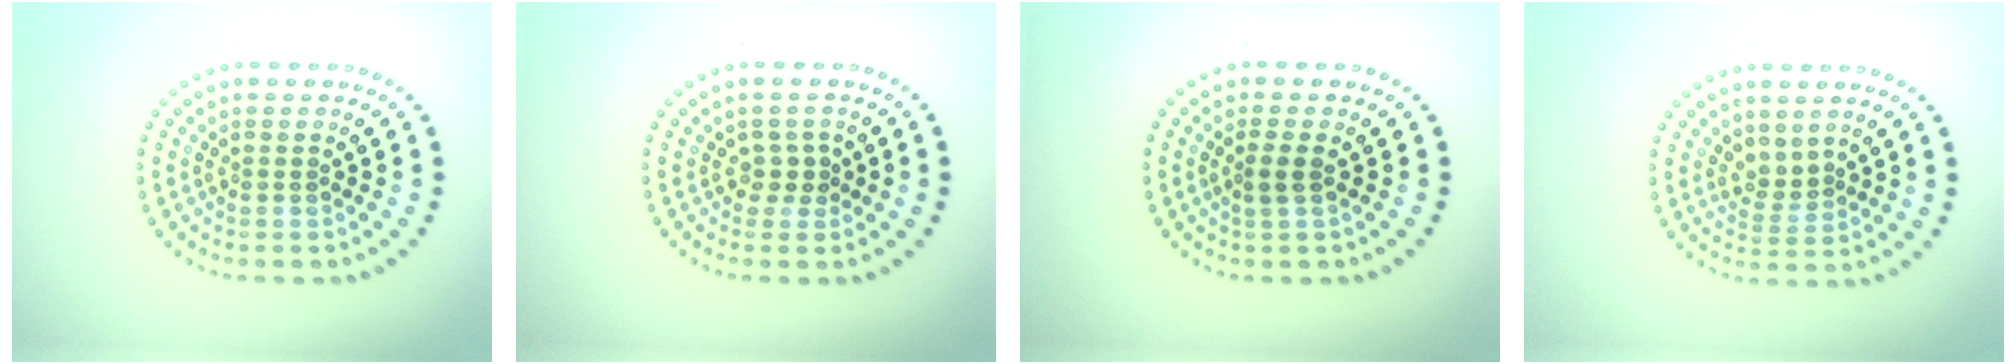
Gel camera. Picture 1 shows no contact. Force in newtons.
{"total": 1.4, "press": 1.0, "slide": 1.0}
{"total": 1.2, "press": 1.1, "slide": 0.6}
{"total": 1.8, "press": 1.2, "slide": 1.3}